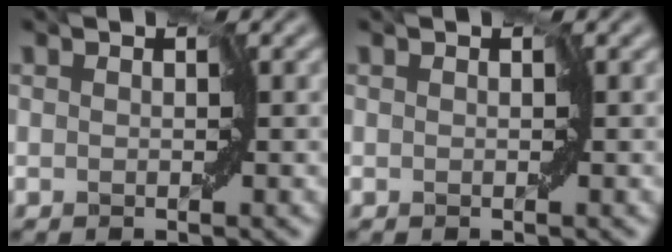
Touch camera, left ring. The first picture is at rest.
{"total": 0.0}